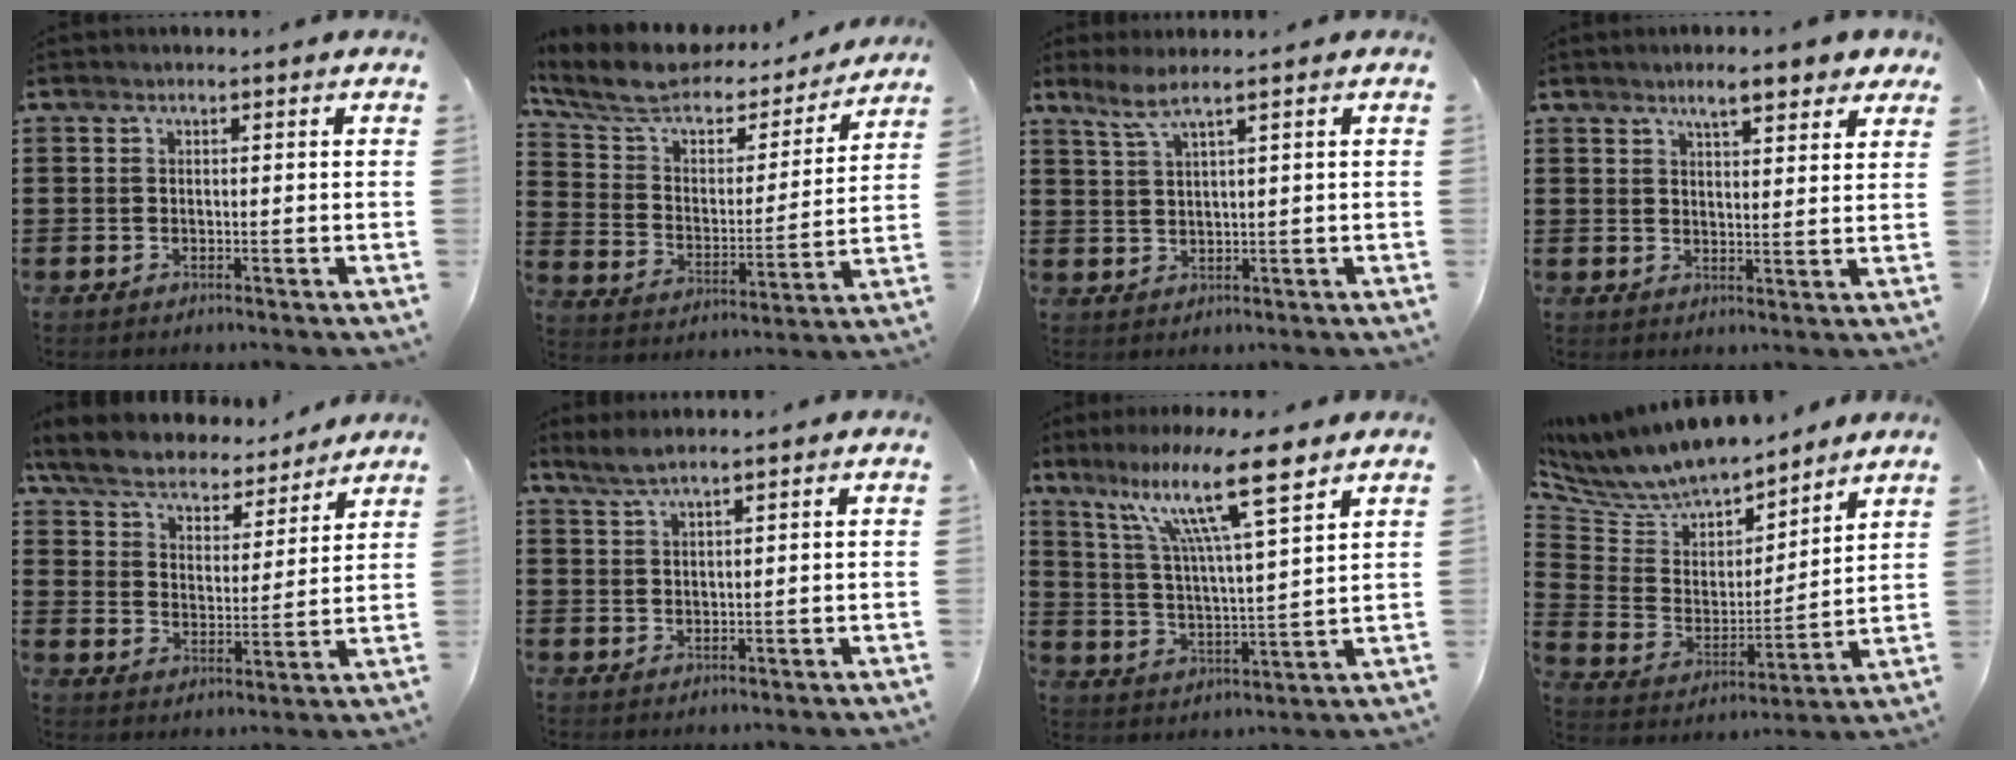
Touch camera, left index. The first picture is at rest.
{"total": 8.4, "force": [6.8, 3.0, 4.0], "torque": [-0.115, -0.045, 0.113]}
{"total": 3.3, "force": [2.1, -0.1, 2.6], "torque": [-0.057, 0.001, 0.037]}
{"total": 5.7, "force": [4.4, 1.2, 3.3], "torque": [-0.058, -0.006, 0.075]}
{"total": 6.5, "force": [6.2, 1.2, 1.8], "torque": [-0.064, -0.039, 0.107]}
{"total": 2.3, "force": [2.0, -0.1, 1.2], "torque": [-0.026, 0.001, 0.037]}
{"total": 12.9, "force": [8.9, 1.1, 9.3], "torque": [-0.188, -0.040, 0.142]}
{"total": 7.8, "force": [7.3, 2.6, 0.9], "torque": [-0.066, -0.057, 0.128]}